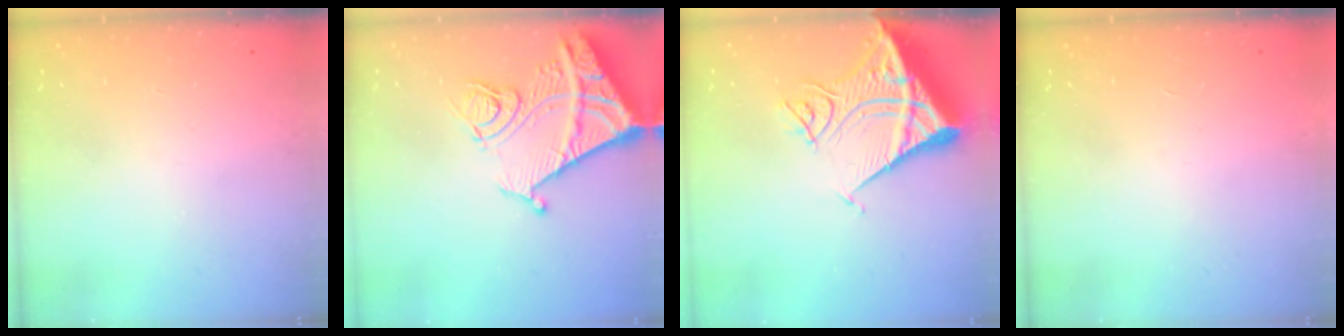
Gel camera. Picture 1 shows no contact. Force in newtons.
{"total": 14.7, "press": 14.6, "slide": 1.7}
{"total": 16.9, "press": 16.7, "slide": 2.3}
{"total": 1.7, "press": 1.7, "slide": 0.1}